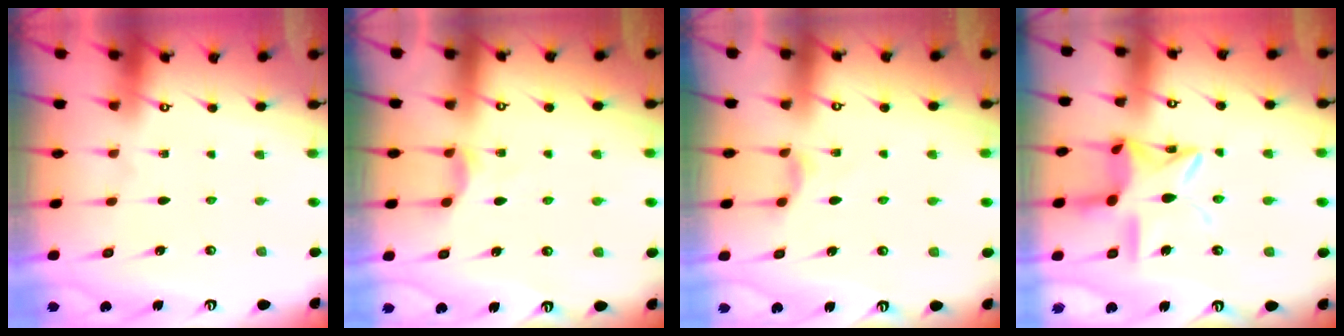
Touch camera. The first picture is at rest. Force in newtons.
{"total": 2.6, "press": 2.5, "slide": 0.4}
{"total": 4.2, "press": 4.2, "slide": 0.7}
{"total": 15.5, "press": 15.4, "slide": 1.4}